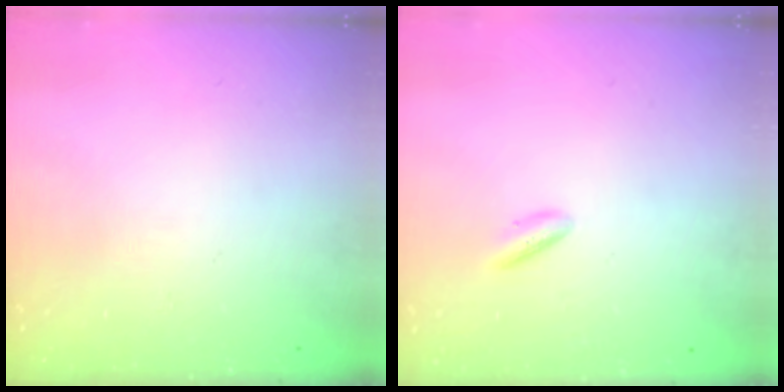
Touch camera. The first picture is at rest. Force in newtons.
{"total": 2.2, "press": 2.2, "slide": 0.5}